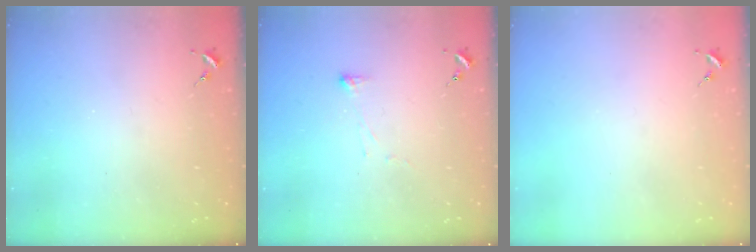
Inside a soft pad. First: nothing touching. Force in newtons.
{"total": 2.9, "press": 2.8, "slide": 0.6}
{"total": 0.0}